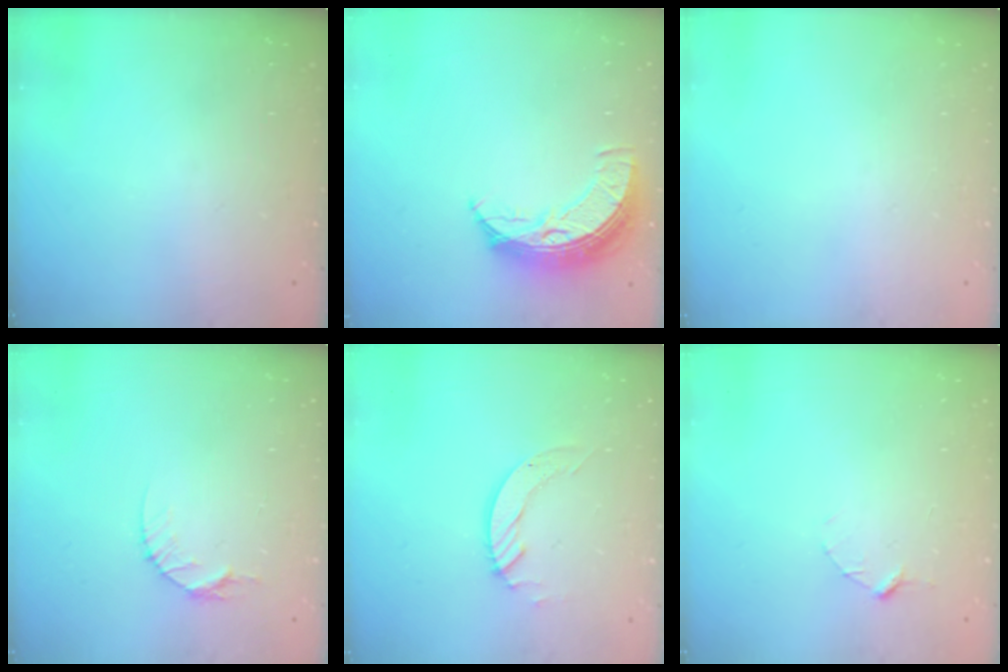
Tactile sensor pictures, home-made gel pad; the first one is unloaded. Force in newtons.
{"total": 9.4, "press": 9.4, "slide": 0.7}
{"total": 0.0}
{"total": 5.3, "press": 5.2, "slide": 0.5}
{"total": 4.2, "press": 4.2, "slide": 0.2}
{"total": 2.9, "press": 2.9, "slide": 0.3}